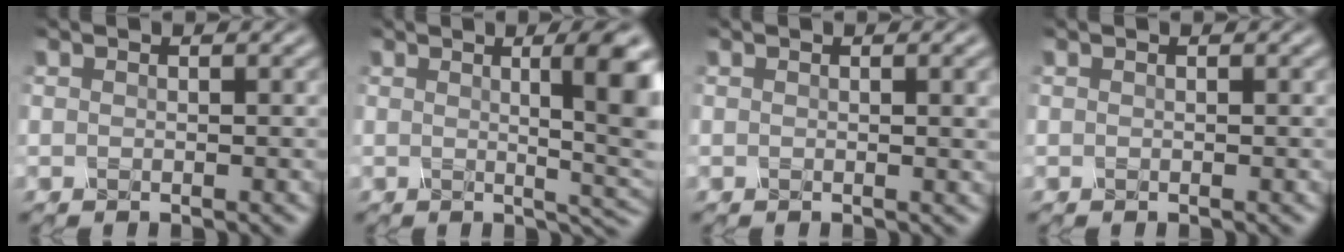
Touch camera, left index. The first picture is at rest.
{"total": 7.4, "force": [1.3, 1.9, 7.0], "torque": [-0.052, 0.015, 0.014]}
{"total": 3.3, "force": [0.9, 1.4, 2.8], "torque": [-0.013, 0.018, -0.001]}
{"total": 0.0}